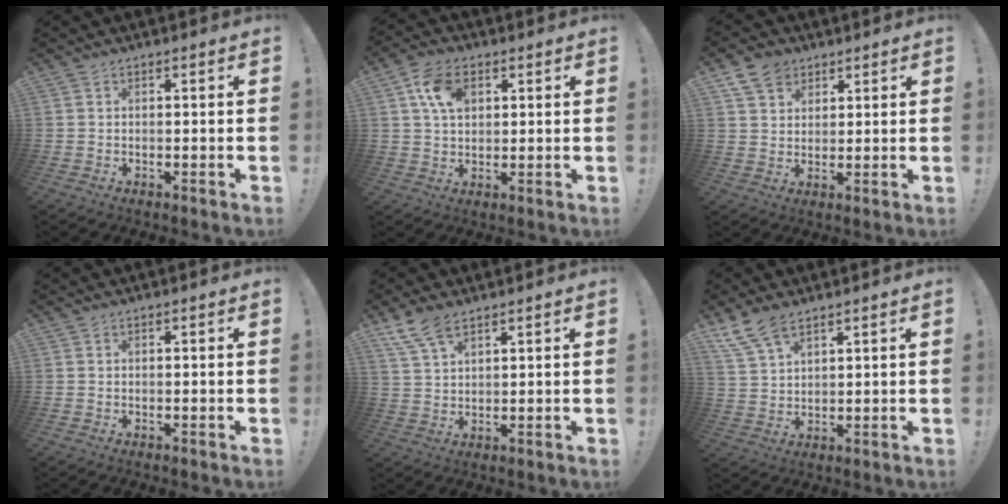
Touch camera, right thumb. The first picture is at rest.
{"total": 9.1, "force": [3.2, 6.3, 5.7], "torque": [-0.102, 0.008, 0.065]}
{"total": 7.6, "force": [4.6, 5.6, 2.2], "torque": [-0.040, -0.019, 0.092]}
{"total": 0.0}
{"total": 7.7, "force": [5.4, 3.3, 4.4], "torque": [-0.095, -0.016, 0.106]}
{"total": 8.6, "force": [6.3, 3.9, 4.4], "torque": [-0.091, -0.025, 0.125]}